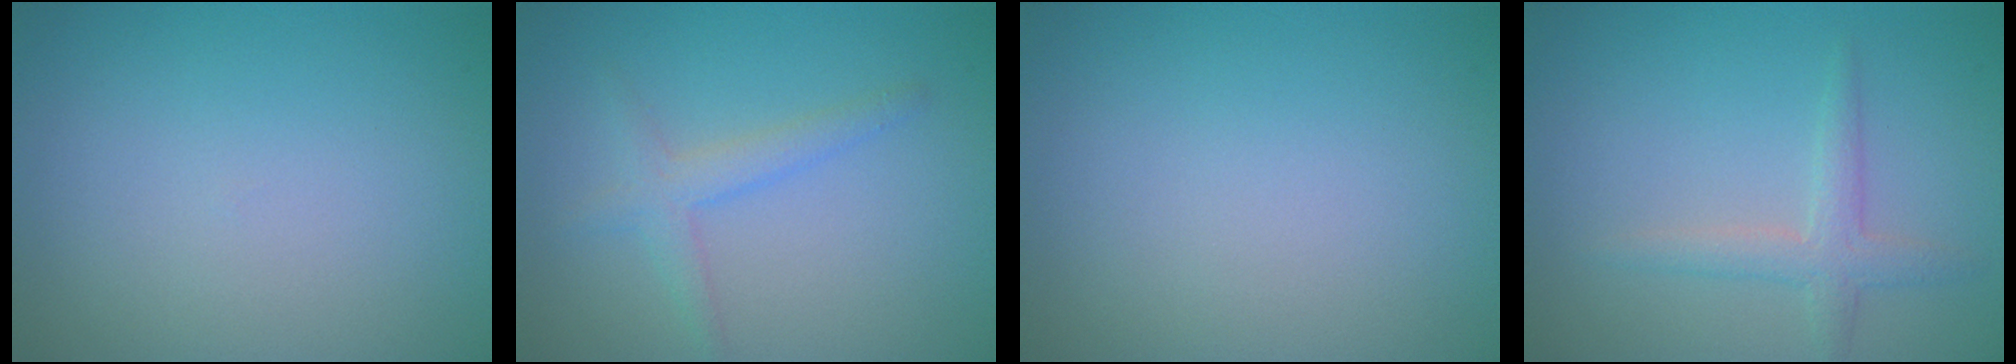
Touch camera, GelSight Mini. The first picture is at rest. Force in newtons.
{"total": 2.0, "press": 2.0, "slide": 0.1}
{"total": 0.0}
{"total": 2.1, "press": 2.1, "slide": 0.0}